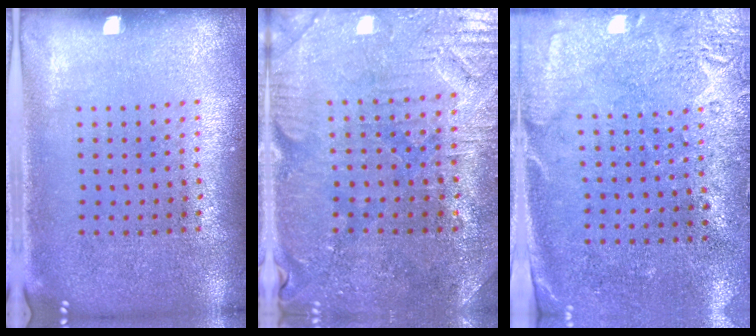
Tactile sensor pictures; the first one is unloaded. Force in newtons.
{"total": 1.2, "press": 1.1, "slide": 0.4}
{"total": 2.7, "press": 2.3, "slide": 1.5}